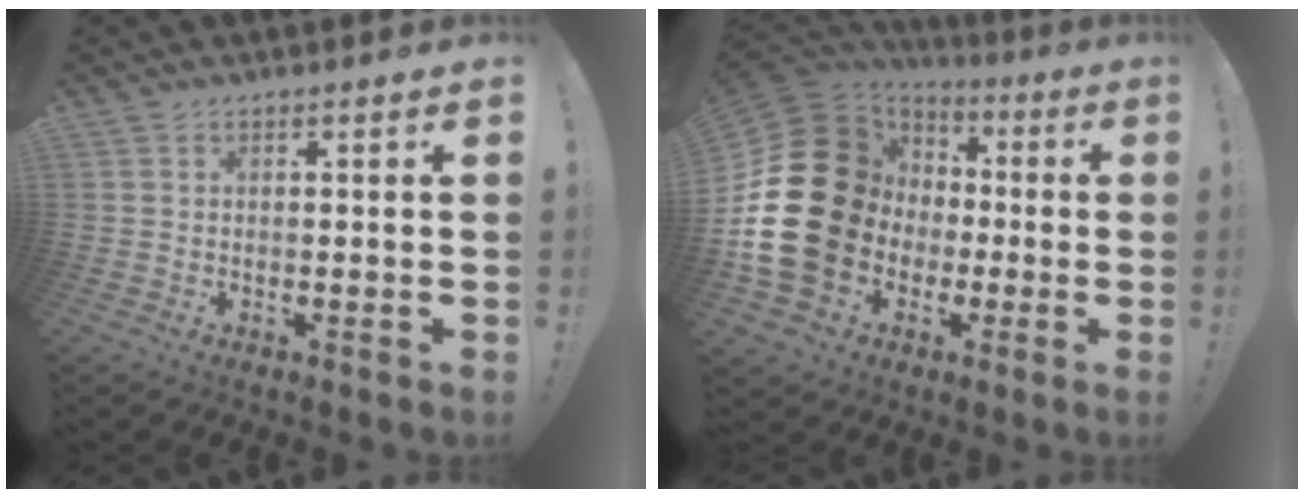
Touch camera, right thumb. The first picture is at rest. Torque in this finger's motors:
{"motor_torque": [2.41, 2.60, 2.07, -0.70, 0.71]}